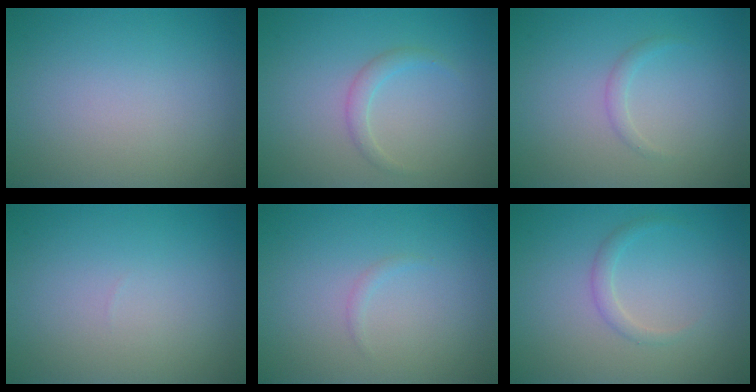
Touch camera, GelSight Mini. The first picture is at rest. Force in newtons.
{"total": 1.3, "press": 1.2, "slide": 0.2}
{"total": 0.9, "press": 0.9, "slide": 0.0}
{"total": 0.0}
{"total": 0.5, "press": 0.5, "slide": 0.1}
{"total": 1.2, "press": 1.2, "slide": 0.0}